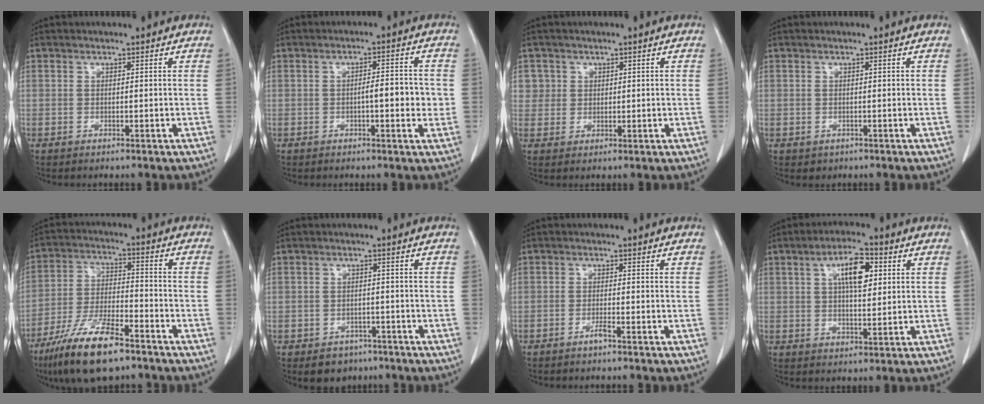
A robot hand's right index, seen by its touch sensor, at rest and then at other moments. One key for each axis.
{"total": 5.0, "fx": -0.6, "fy": 1.2, "fz": 4.8, "tx": -0.071, "ty": 0.006, "tz": -0.008}
{"total": 3.1, "fx": 1.1, "fy": 2.9, "fz": -0.2, "tx": 0.023, "ty": 0.002, "tz": 0.018}
{"total": 0.9, "fx": -0.2, "fy": 0.8, "fz": 0.1, "tx": -0.005, "ty": 0.003, "tz": 0.002}
{"total": 13.6, "fx": -9.4, "fy": 3.2, "fz": 9.4, "tx": -0.183, "ty": -0.020, "tz": -0.169}
{"total": 4.1, "fx": -2.6, "fy": 3.0, "fz": 0.7, "tx": -0.006, "ty": 0.009, "tz": -0.032}
{"total": 1.3, "fx": -1.0, "fy": -0.2, "fz": 0.9, "tx": -0.019, "ty": 0.000, "tz": -0.019}
{"total": 7.7, "fx": 2.5, "fy": 2.6, "fz": 6.8, "tx": -0.118, "ty": 0.011, "tz": 0.040}